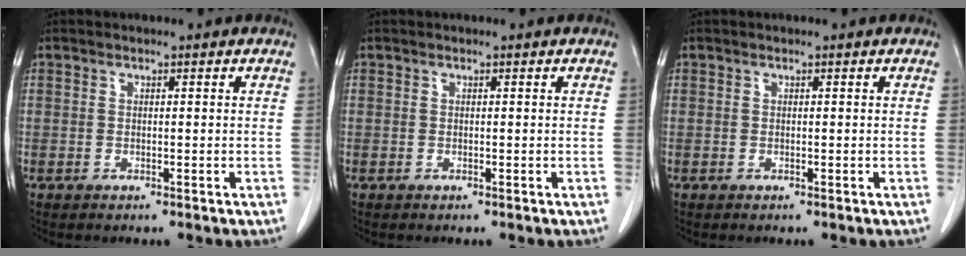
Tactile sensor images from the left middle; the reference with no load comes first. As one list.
[{"total": 0.0}, {"total": 0.0}]